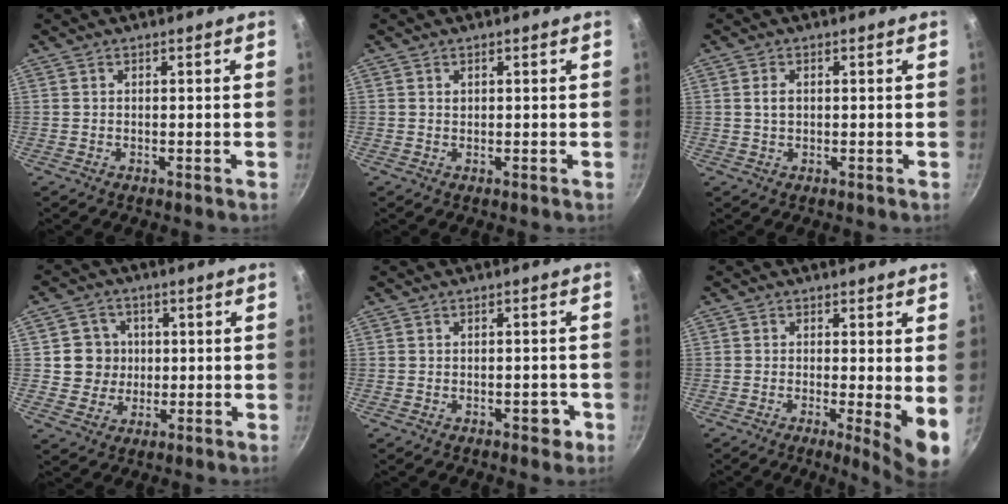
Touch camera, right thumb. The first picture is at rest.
{"total": 0.5, "force": [0.2, 0.4, 0.2], "torque": [-0.001, 0.000, 0.004]}
{"total": 1.8, "force": [0.2, 1.1, 1.4], "torque": [-0.022, 0.003, 0.005]}
{"total": 6.8, "force": [0.6, 6.5, 1.6], "torque": [0.010, 0.007, 0.006]}
{"total": 2.8, "force": [-1.3, 1.6, 1.9], "torque": [-0.004, 0.016, -0.010]}
{"total": 6.8, "force": [-0.6, 1.0, 6.7], "torque": [-0.092, -0.018, -0.008]}